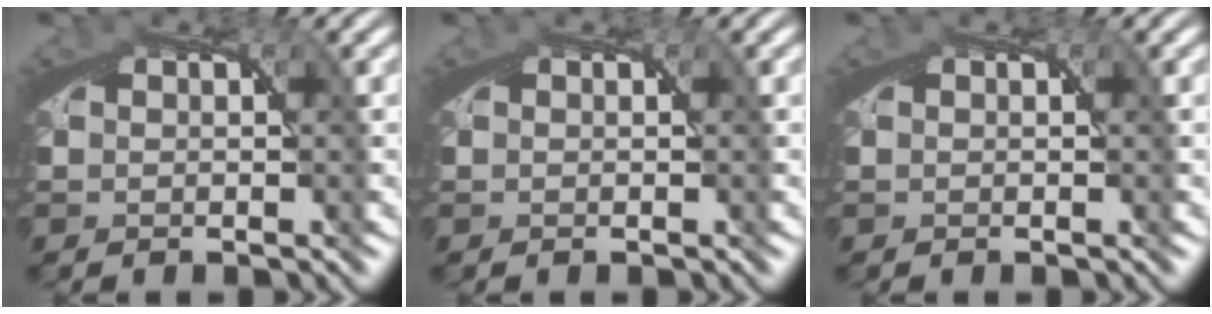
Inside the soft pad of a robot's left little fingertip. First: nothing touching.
{"total": 0.0}
{"total": 0.0}